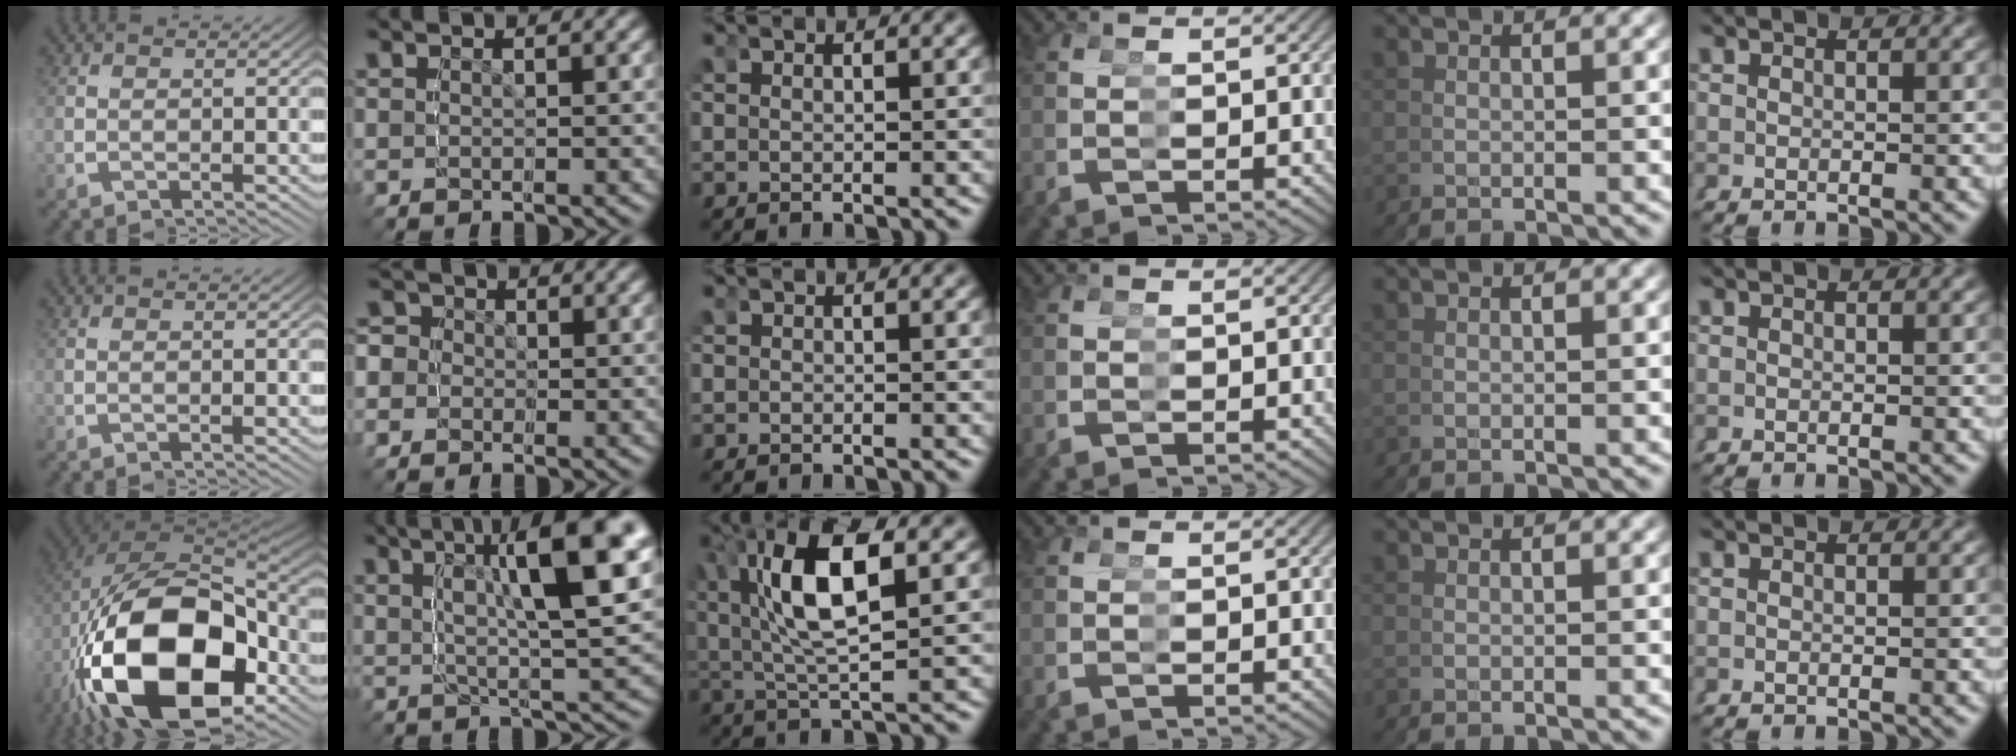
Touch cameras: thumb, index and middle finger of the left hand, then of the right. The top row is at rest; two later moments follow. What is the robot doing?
{"motion": "grasp_and_lifting", "object": "glue stick"}